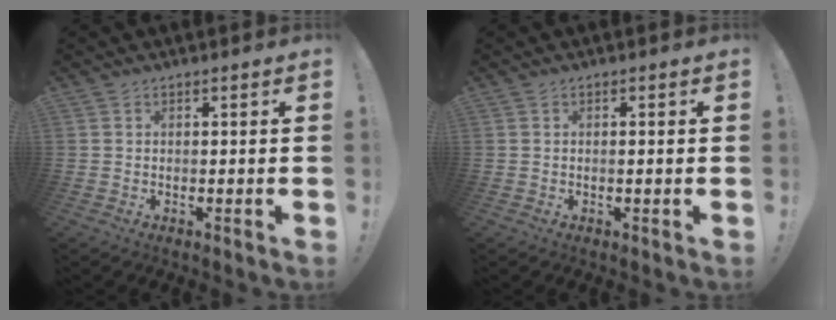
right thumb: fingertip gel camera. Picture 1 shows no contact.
{"total": 0.9, "force": [-0.2, 0.0, 0.9], "torque": [-0.009, -0.002, -0.005]}